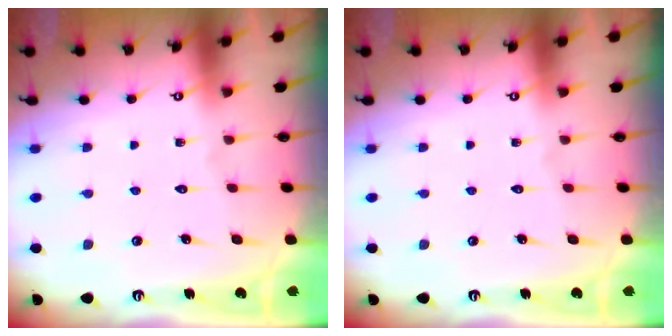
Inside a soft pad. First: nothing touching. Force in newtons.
{"total": 0.0}